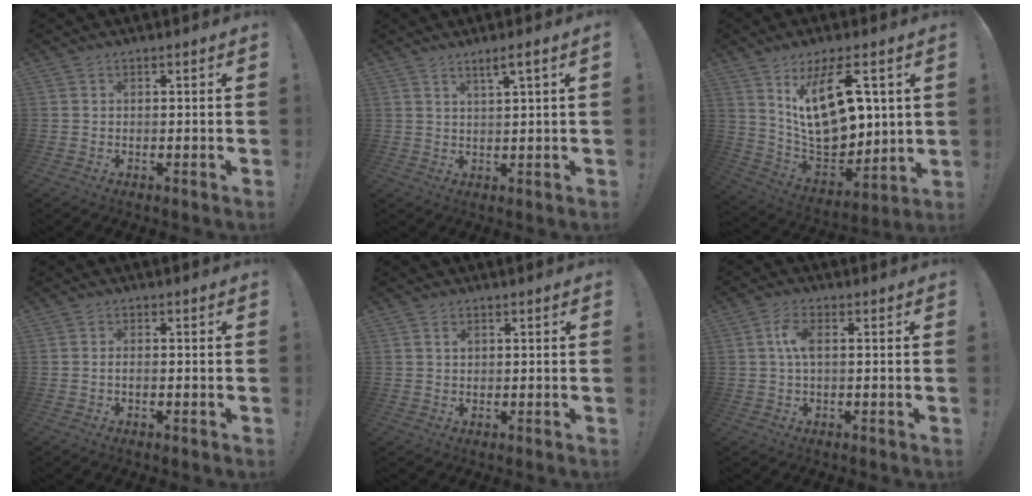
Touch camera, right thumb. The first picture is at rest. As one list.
[{"total": 3.6, "force": [2.3, -0.3, 2.8], "torque": [-0.046, -0.009, 0.034]}, {"total": 20.7, "force": [7.7, 10.5, 16.1], "torque": [-0.289, -0.054, 0.135]}, {"total": 1.3, "force": [-0.7, 0.3, 1.0], "torque": [-0.020, 0.002, -0.012]}, {"total": 1.4, "force": [0.7, 0.9, 0.8], "torque": [-0.011, -0.001, 0.011]}, {"total": 5.4, "force": [0.5, 2.3, 4.8], "torque": [-0.091, 0.005, 0.006]}]